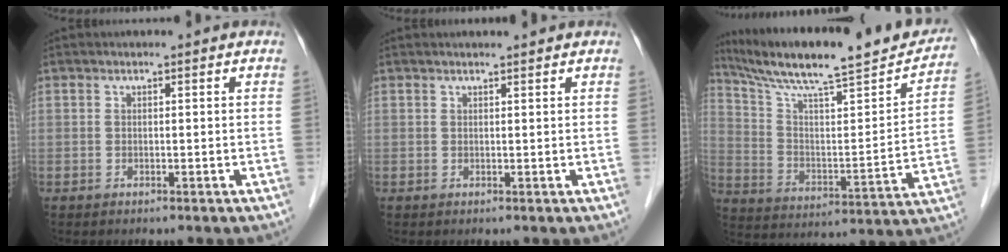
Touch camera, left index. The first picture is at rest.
{"total": 1.8, "force": [1.6, 0.0, 0.7], "torque": [-0.008, 0.009, 0.024]}
{"total": 23.7, "force": [20.6, 2.2, 11.5], "torque": [-0.188, -0.010, 0.310]}